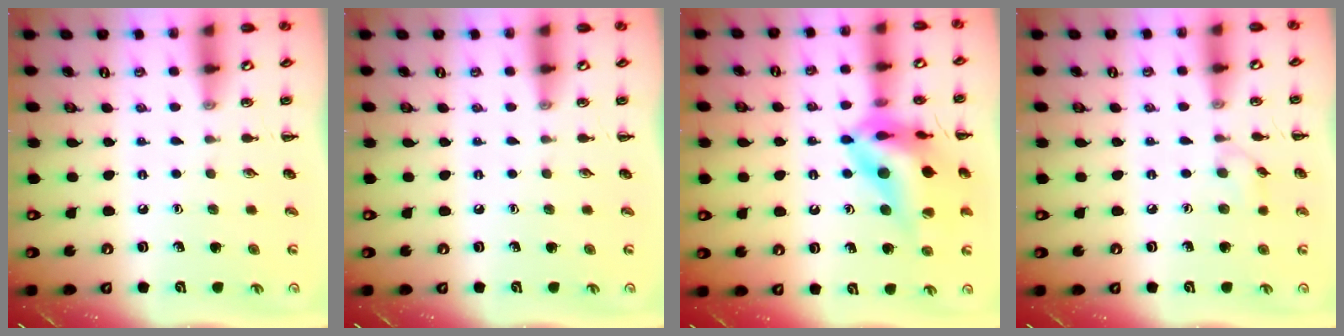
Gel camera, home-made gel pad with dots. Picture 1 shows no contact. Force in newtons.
{"total": 0.0}
{"total": 17.9, "press": 17.5, "slide": 3.6}
{"total": 5.4, "press": 5.0, "slide": 2.0}